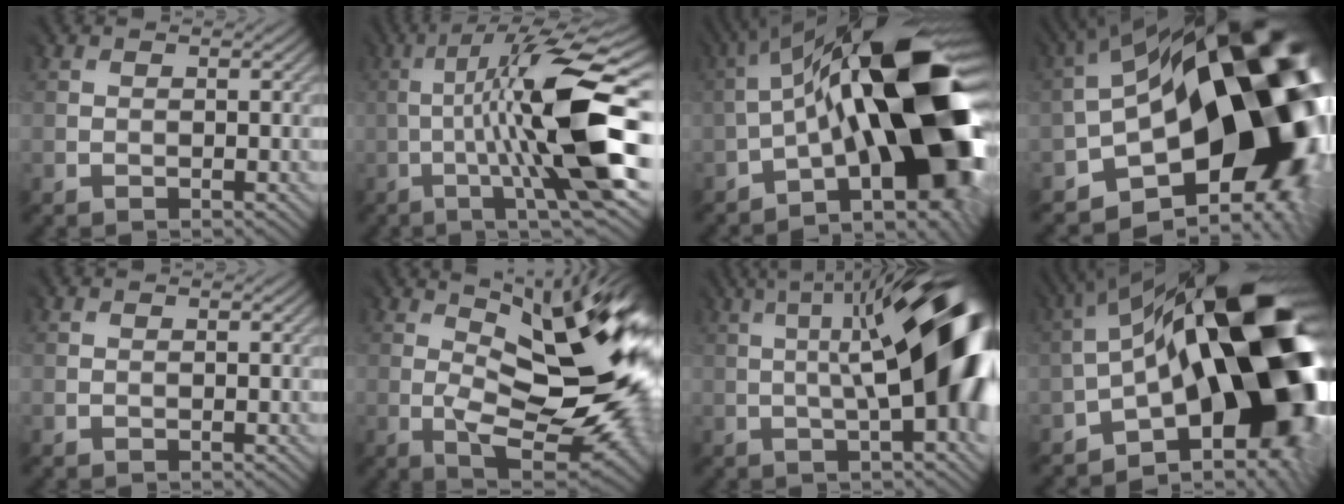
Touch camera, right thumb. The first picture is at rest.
{"total": 14.5, "force": [-1.1, 2.1, 14.3], "torque": [-0.216, 0.017, -0.012]}
{"total": 20.7, "force": [-1.4, 6.9, 19.4], "torque": [-0.285, 0.022, -0.029]}
{"total": 20.6, "force": [-2.6, 11.4, 16.9], "torque": [-0.254, -0.031, -0.032]}
{"total": 0.0}
{"total": 17.8, "force": [2.6, 5.9, 16.6], "torque": [-0.230, 0.013, 0.045]}
{"total": 17.4, "force": [0.7, 5.1, 16.6], "torque": [-0.214, 0.032, 0.001]}
{"total": 19.5, "force": [-1.7, 9.2, 17.0], "torque": [-0.237, 0.006, -0.028]}